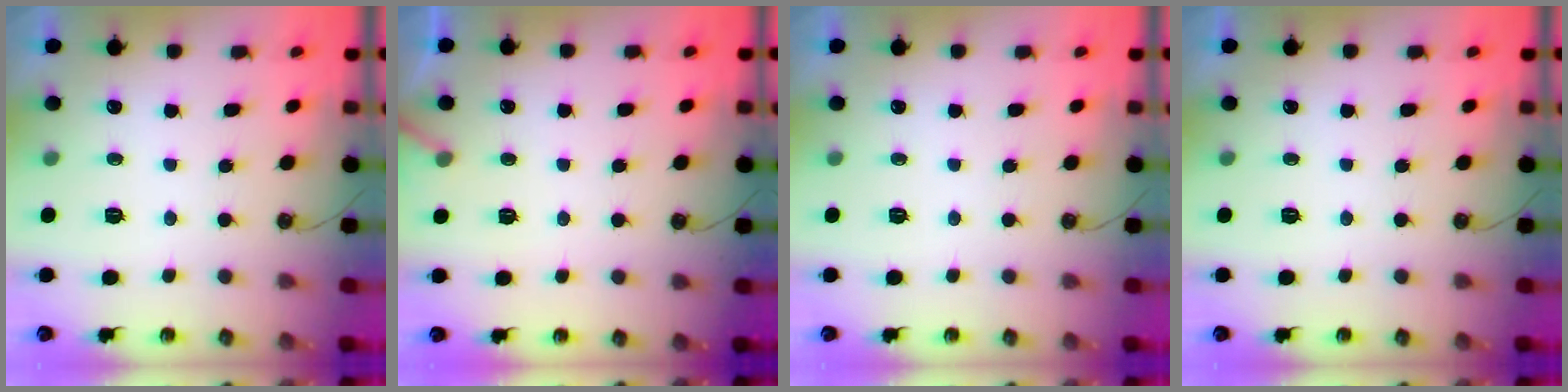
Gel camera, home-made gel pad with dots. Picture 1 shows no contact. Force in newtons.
{"total": 3.7, "press": 3.7, "slide": 0.3}
{"total": 0.0}
{"total": 0.0}